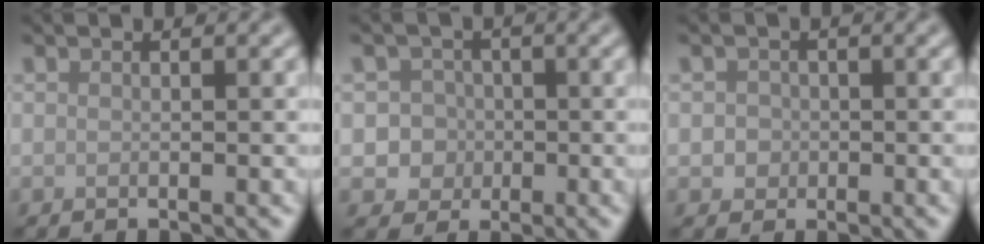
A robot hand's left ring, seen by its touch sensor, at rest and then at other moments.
{"total": 3.2, "force": [-0.6, 3.1, 0.8], "torque": [0.012, 0.009, -0.026]}
{"total": 1.5, "force": [-0.1, 1.4, 0.4], "torque": [0.007, -0.004, -0.004]}